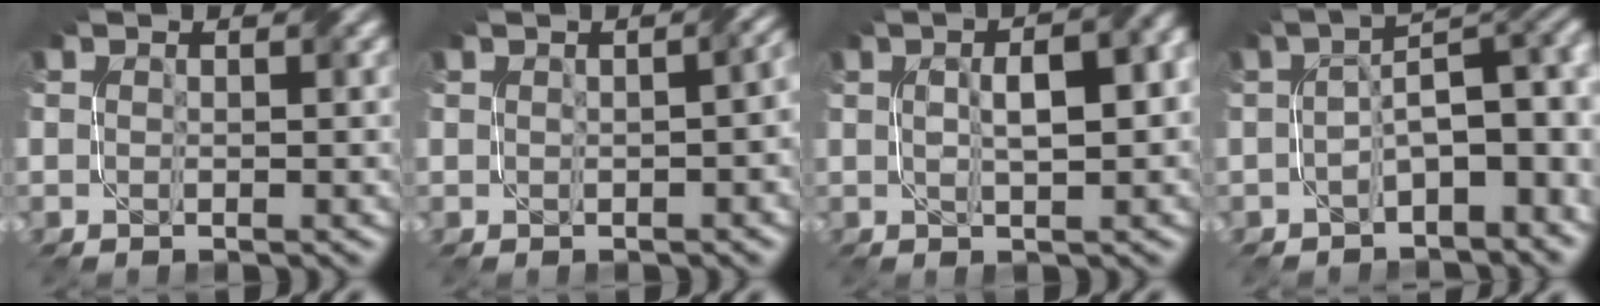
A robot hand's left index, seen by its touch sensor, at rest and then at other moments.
{"total": 4.0, "force": [-0.1, 2.1, 3.4], "torque": [-0.018, 0.006, 0.007]}
{"total": 6.9, "force": [1.5, 2.4, 6.4], "torque": [-0.068, 0.032, 0.020]}
{"total": 7.6, "force": [-1.1, 3.5, 6.7], "torque": [-0.085, 0.017, -0.014]}